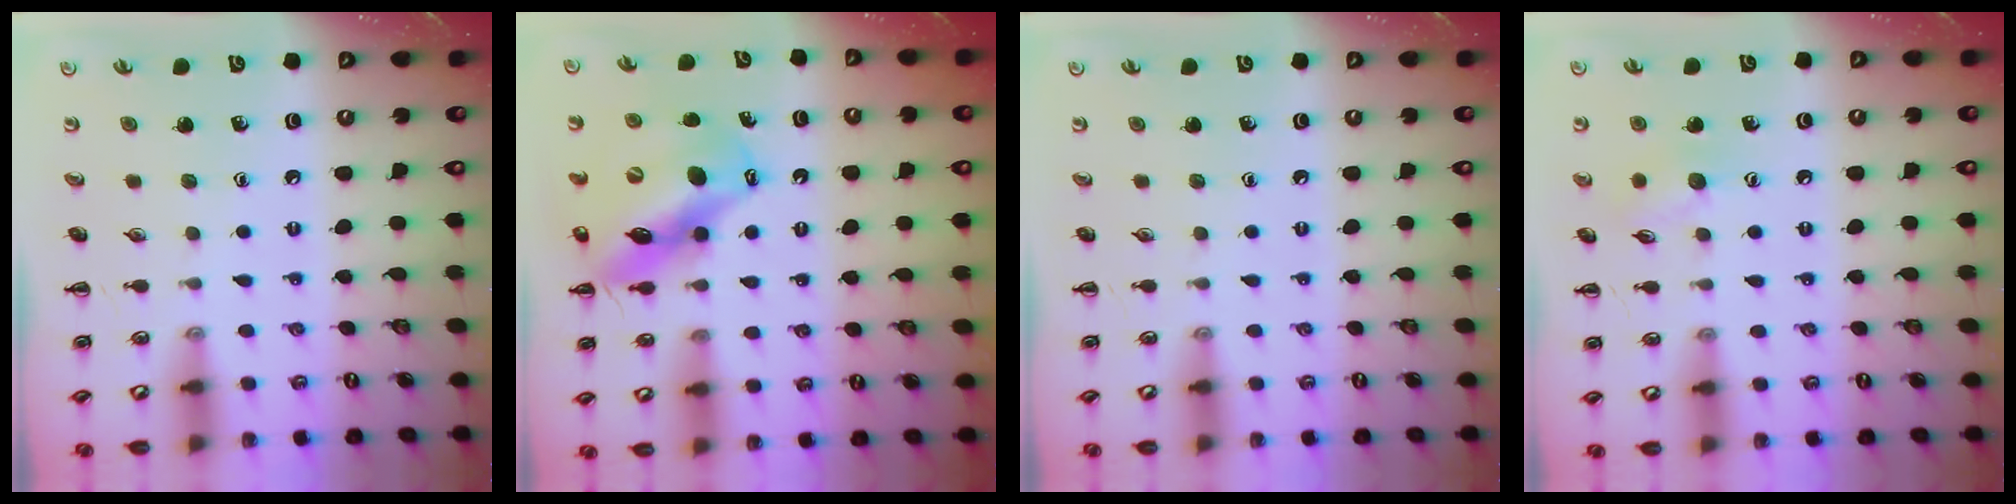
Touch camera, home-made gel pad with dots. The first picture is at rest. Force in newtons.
{"total": 15.1, "press": 14.4, "slide": 4.5}
{"total": 0.0}
{"total": 7.5, "press": 7.4, "slide": 1.3}